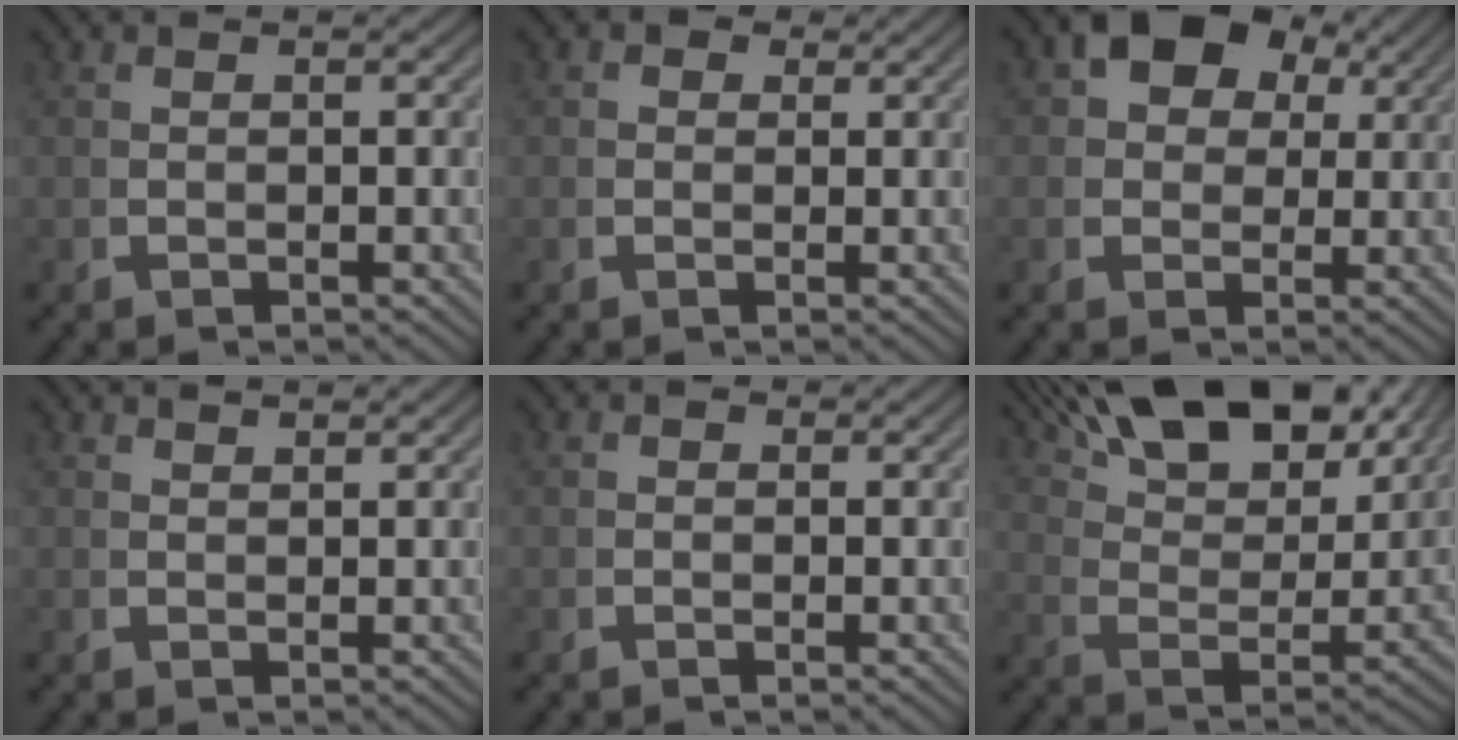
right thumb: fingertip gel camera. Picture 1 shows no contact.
{"total": 2.0, "force": [0.9, 1.6, 0.7], "torque": [-0.013, -0.002, 0.009]}
{"total": 6.7, "force": [3.3, 4.4, 3.8], "torque": [-0.079, 0.000, 0.057]}
{"total": 1.5, "force": [1.5, -0.1, 0.0], "torque": [0.007, 0.005, 0.026]}
{"total": 0.5, "force": [0.1, 0.5, 0.1], "torque": [-0.003, -0.005, 0.000]}
{"total": 10.3, "force": [7.3, 3.8, 6.2], "torque": [-0.108, 0.007, 0.124]}